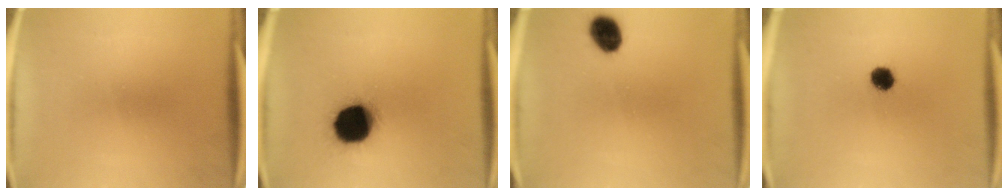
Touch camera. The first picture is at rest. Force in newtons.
{"total": 17.8}
{"total": 6.5}
{"total": 4.3}